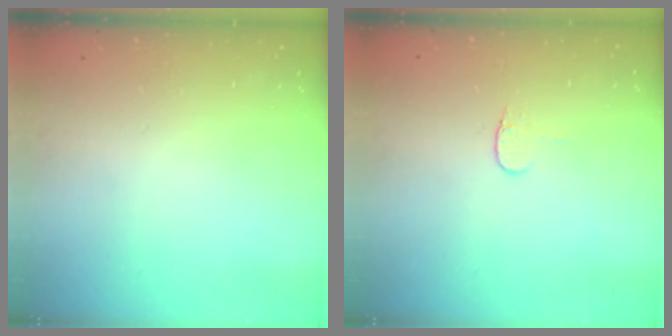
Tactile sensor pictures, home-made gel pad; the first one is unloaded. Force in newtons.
{"total": 3.2, "press": 3.1, "slide": 0.4}